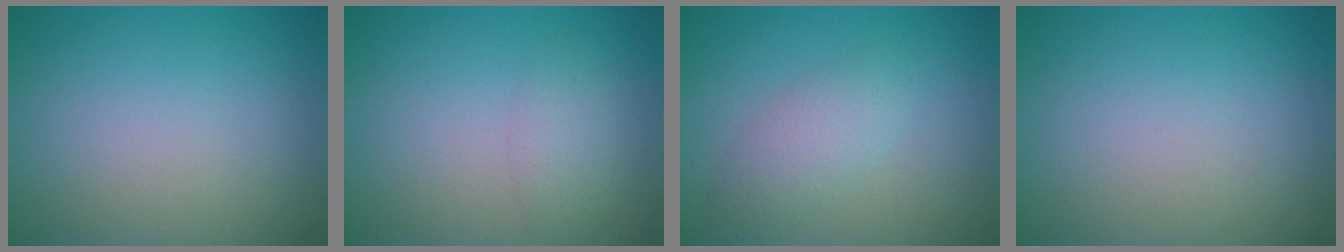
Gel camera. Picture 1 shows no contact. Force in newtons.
{"total": 1.7, "press": 1.7, "slide": 0.1}
{"total": 2.7, "press": 2.7, "slide": 0.0}
{"total": 0.0}